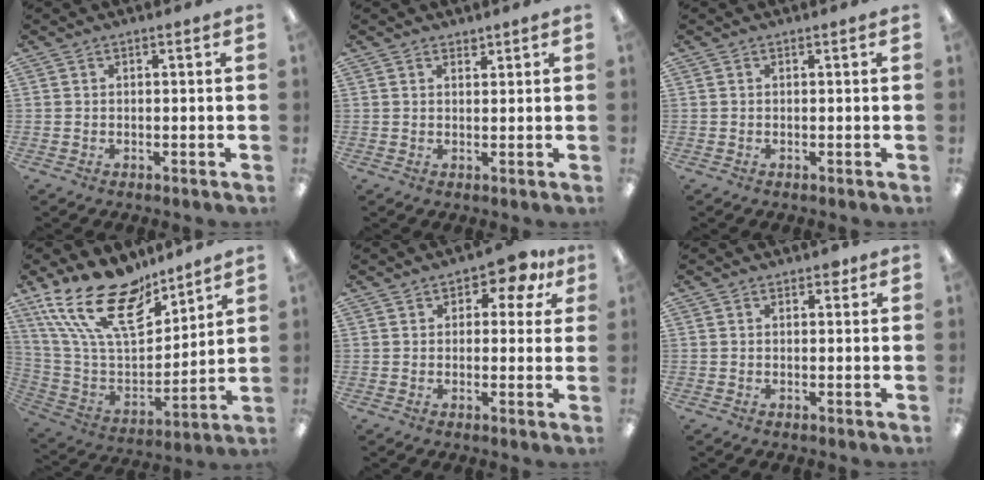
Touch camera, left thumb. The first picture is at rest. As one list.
[{"total": 1.4, "force": [1.3, 0.5, 0.1], "torque": [0.005, -0.006, 0.024]}, {"total": 0.0}, {"total": 22.8, "force": [15.6, 9.9, 13.4], "torque": [-0.259, -0.102, 0.282]}, {"total": 5.5, "force": [3.4, 2.9, 3.1], "torque": [-0.040, -0.014, 0.056]}, {"total": 1.7, "force": [1.1, 1.0, 0.9], "torque": [-0.004, -0.003, 0.015]}]